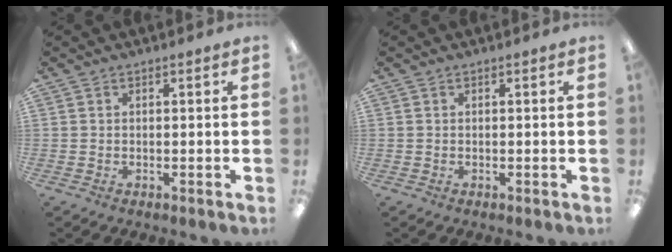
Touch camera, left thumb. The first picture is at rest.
{"total": 0.0}